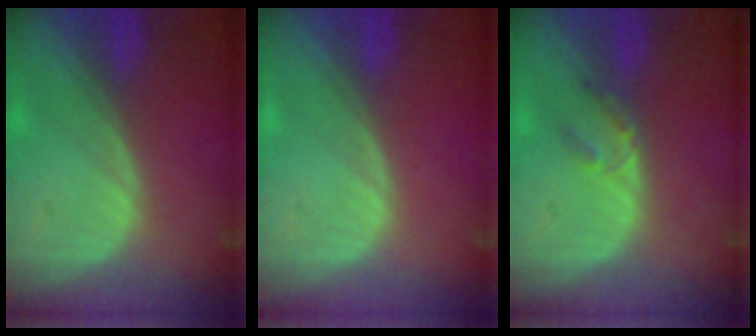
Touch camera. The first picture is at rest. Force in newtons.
{"total": 0.0}
{"total": 2.3, "press": 2.0, "slide": 1.1}